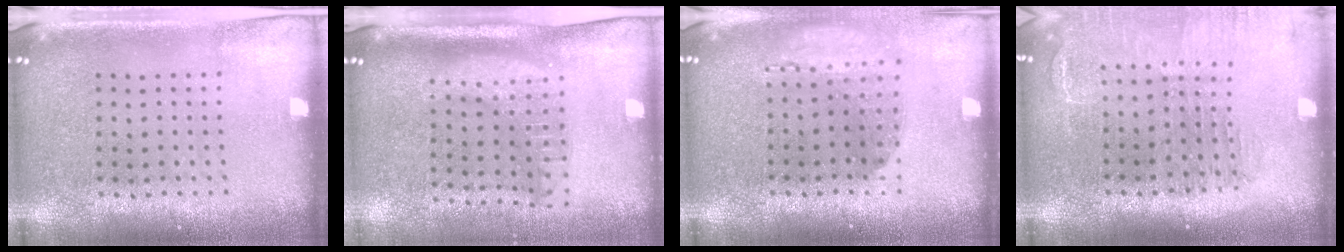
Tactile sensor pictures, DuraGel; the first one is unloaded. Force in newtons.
{"total": 1.8, "press": 1.4, "slide": 1.0}
{"total": 1.2, "press": 1.2, "slide": 0.0}
{"total": 1.5, "press": 1.4, "slide": 0.2}